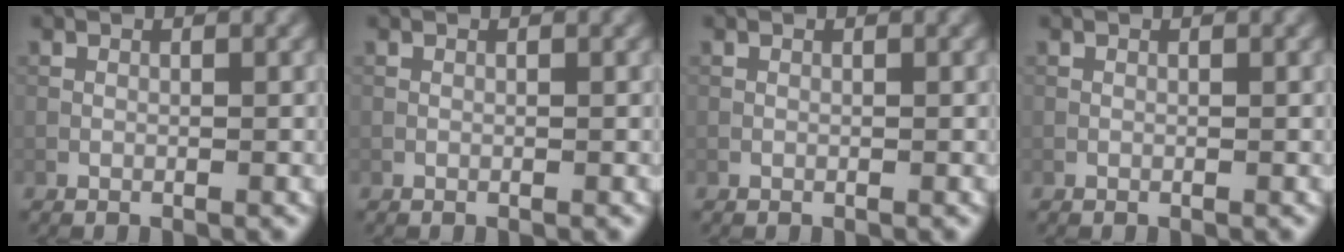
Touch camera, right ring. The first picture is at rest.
{"total": 0.0}
{"total": 0.0}
{"total": 0.0}